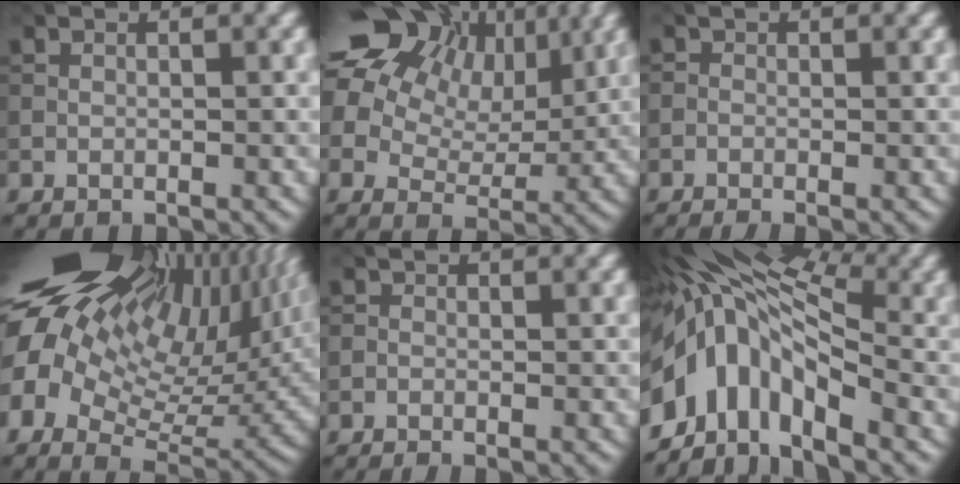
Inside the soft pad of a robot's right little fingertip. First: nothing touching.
{"total": 19.5, "force": [8.8, 13.9, 10.5], "torque": [-0.228, 0.046, 0.133]}
{"total": 1.1, "force": [-0.8, 0.4, 0.7], "torque": [-0.014, -0.004, -0.019]}
{"total": 21.7, "force": [7.6, 11.7, 16.5], "torque": [-0.310, 0.042, 0.140]}
{"total": 0.8, "force": [-0.7, 0.2, 0.4], "torque": [-0.008, -0.003, -0.019]}
{"total": 11.5, "force": [-2.3, 6.3, 9.3], "torque": [-0.168, 0.006, -0.053]}